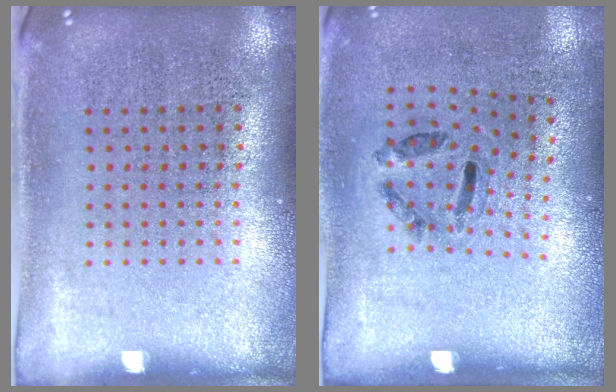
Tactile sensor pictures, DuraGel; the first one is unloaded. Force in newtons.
{"total": 1.3, "press": 0.6, "slide": 1.1}